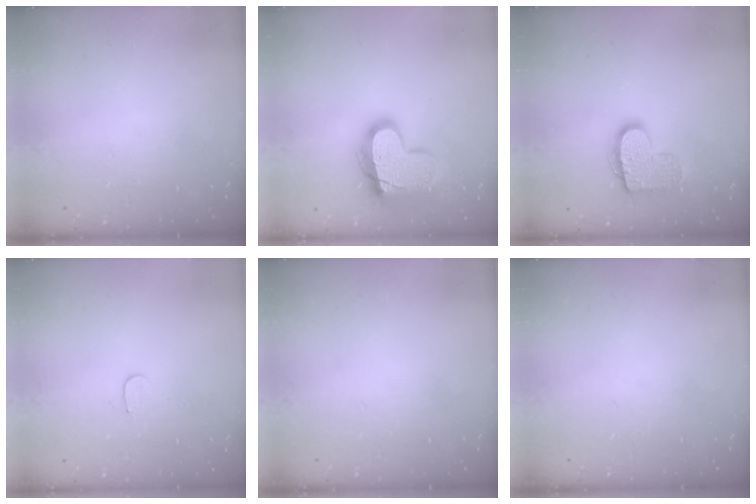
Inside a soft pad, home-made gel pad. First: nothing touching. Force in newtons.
{"total": 17.6, "press": 17.6, "slide": 1.2}
{"total": 12.4, "press": 12.4, "slide": 0.6}
{"total": 4.5, "press": 4.5, "slide": 0.4}
{"total": 0.0}
{"total": 0.0}